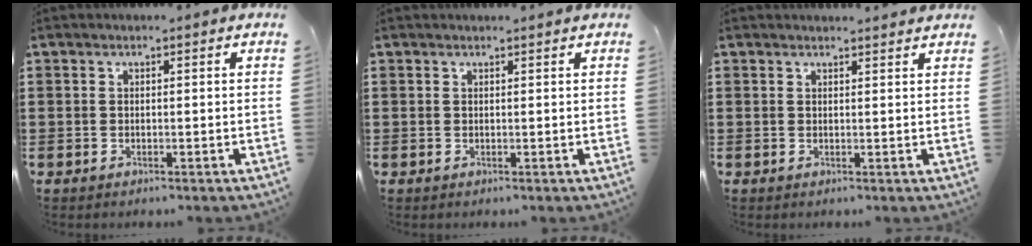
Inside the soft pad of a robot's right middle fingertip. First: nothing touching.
{"total": 0.5, "force": [0.5, 0.0, 0.1], "torque": [-0.004, -0.003, 0.011]}
{"total": 1.3, "force": [1.3, 0.0, 0.1], "torque": [0.004, -0.005, 0.024]}